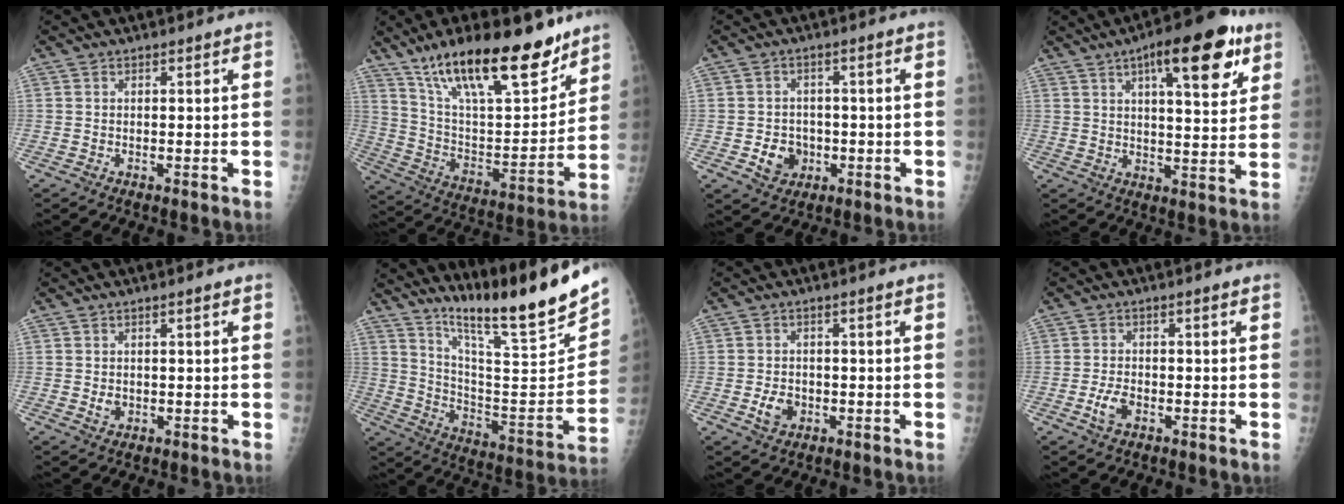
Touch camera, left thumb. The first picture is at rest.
{"total": 25.2, "force": [17.5, 8.3, 16.1], "torque": [-0.227, -0.066, 0.299]}
{"total": 5.4, "force": [-1.5, 4.6, 2.4], "torque": [-0.017, 0.010, -0.019]}
{"total": 16.1, "force": [8.2, 5.3, 12.8], "torque": [-0.154, -0.023, 0.113]}
{"total": 1.6, "force": [0.1, 1.1, 1.2], "torque": [-0.013, 0.000, 0.006]}
{"total": 22.2, "force": [17.3, 1.1, 13.9], "torque": [-0.193, -0.113, 0.288]}
{"total": 3.7, "force": [-1.1, 2.7, 2.2], "torque": [-0.031, 0.006, -0.015]}
{"total": 3.3, "force": [-1.4, 1.8, 2.4], "torque": [-0.051, 0.010, -0.024]}